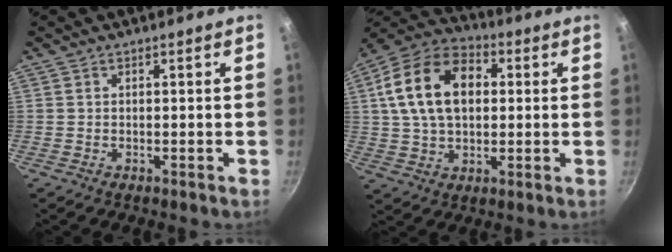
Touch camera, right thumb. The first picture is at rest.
{"total": 17.7, "force": [3.3, 11.8, 12.8], "torque": [-0.207, 0.020, 0.044]}